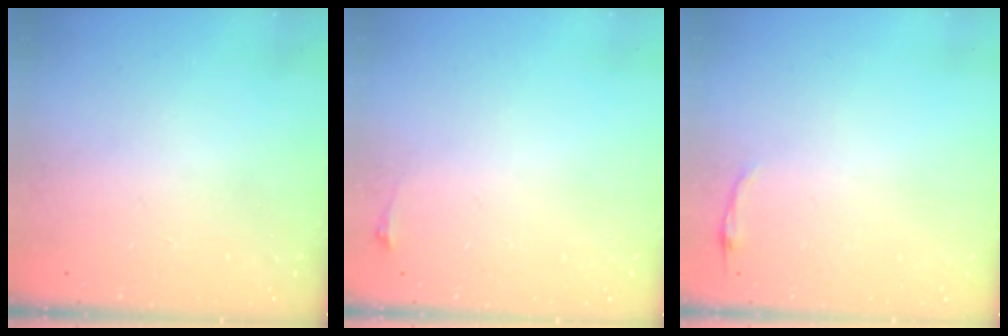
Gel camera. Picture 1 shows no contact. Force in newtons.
{"total": 2.8, "press": 2.1, "slide": 1.9}
{"total": 2.8, "press": 2.8, "slide": 0.6}